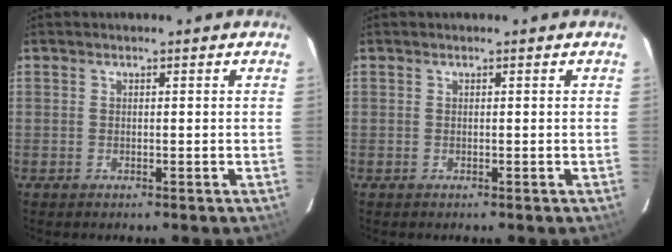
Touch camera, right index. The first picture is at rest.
{"total": 0.0}